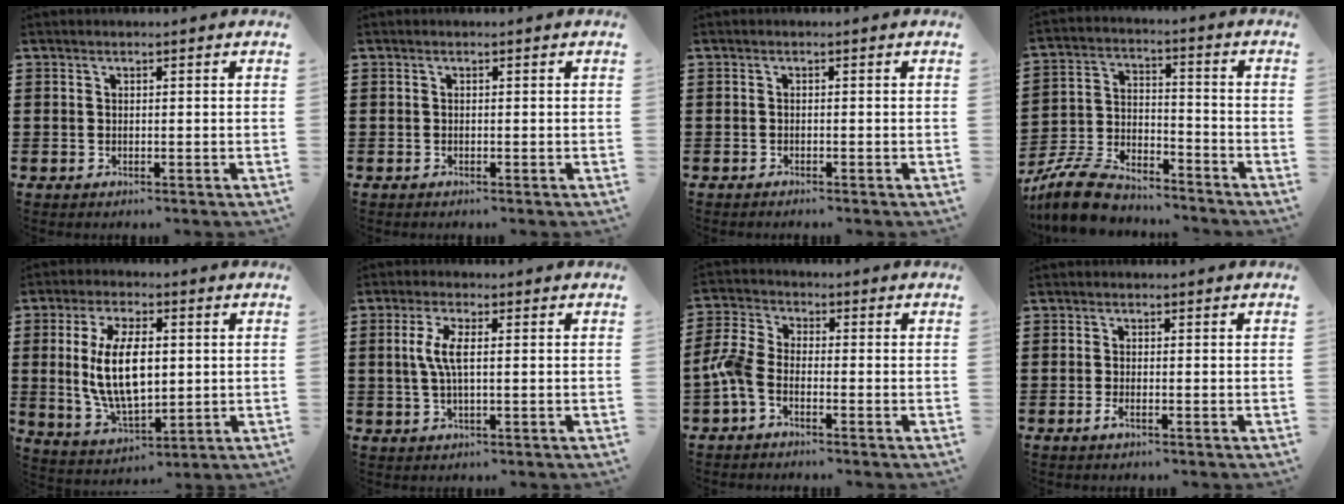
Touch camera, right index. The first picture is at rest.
{"total": 0.0}
{"total": 0.6, "force": [-0.6, 0.0, 0.1], "torque": [-0.003, -0.003, -0.011]}
{"total": 9.2, "force": [-8.4, 2.1, 3.1], "torque": [-0.075, 0.020, -0.167]}
{"total": 11.1, "force": [1.2, 5.3, 9.7], "torque": [-0.202, 0.001, 0.016]}
{"total": 4.5, "force": [0.3, 1.2, 4.4], "torque": [-0.104, -0.004, -0.004]}
{"total": 5.1, "force": [-2.9, 2.4, 3.4], "torque": [-0.103, -0.009, -0.067]}
{"total": 1.2, "force": [-0.6, 0.2, 1.0], "torque": [-0.034, -0.009, -0.015]}